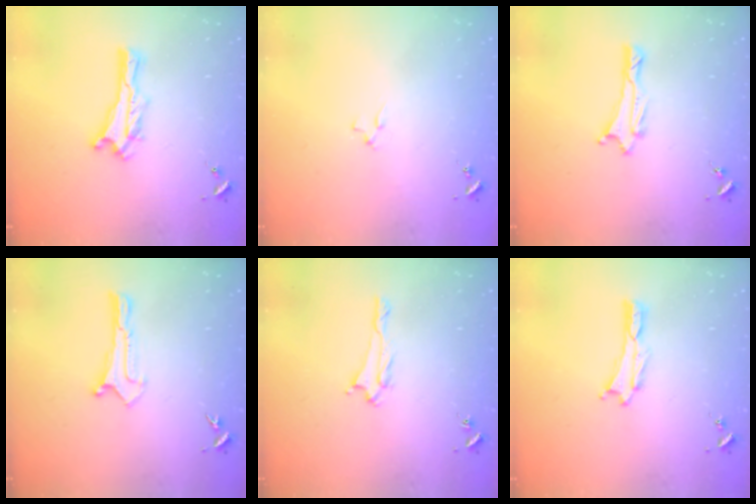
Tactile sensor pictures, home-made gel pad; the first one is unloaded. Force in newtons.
{"total": 0.9, "press": 0.9, "slide": 0.2}
{"total": 1.0, "press": 1.0, "slide": 0.2}
{"total": 0.0}
{"total": 1.7, "press": 1.7, "slide": 0.3}
{"total": 0.0}